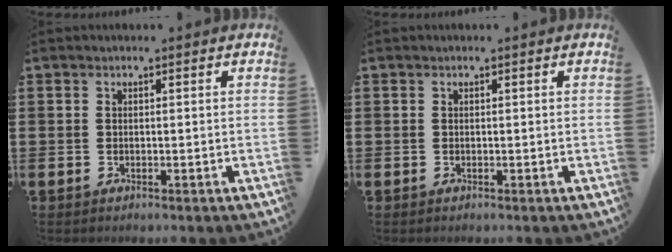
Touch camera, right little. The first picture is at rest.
{"total": 0.0}